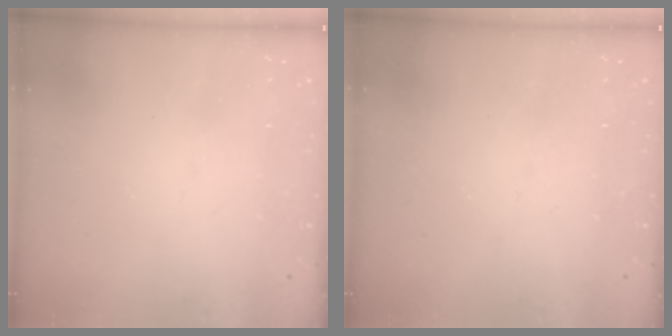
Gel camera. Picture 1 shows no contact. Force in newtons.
{"total": 0.0}